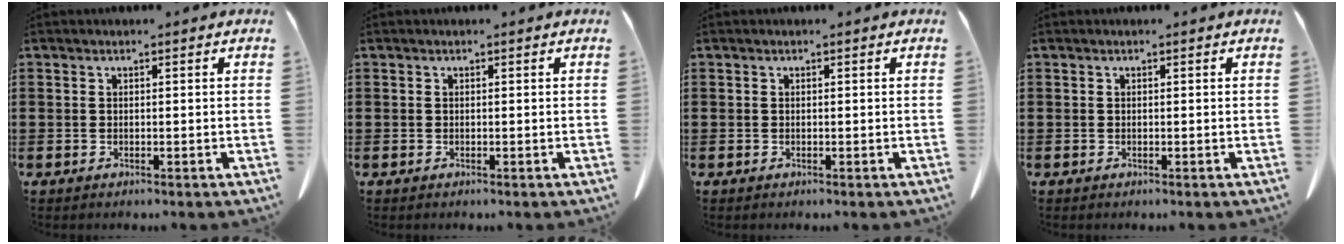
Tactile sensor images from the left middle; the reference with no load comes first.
{"total": 0.0}
{"total": 0.0}
{"total": 0.0}